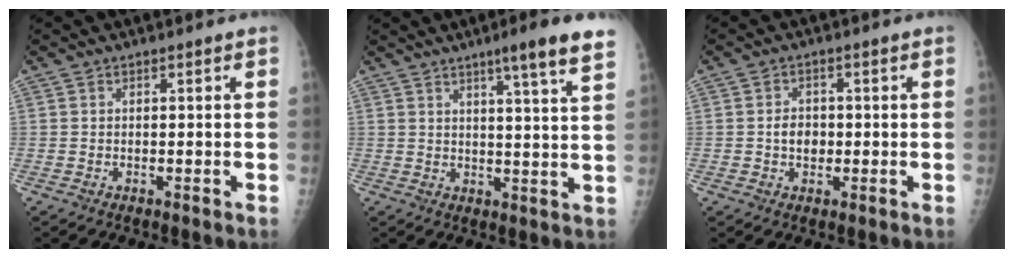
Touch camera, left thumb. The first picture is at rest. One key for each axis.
{"total": 10.0, "fx": 6.7, "fy": 0.0, "fz": 7.5, "tx": -0.097, "ty": -0.028, "tz": 0.078}
{"total": 3.5, "fx": -0.3, "fy": 2.8, "fz": 2.1, "tx": -0.018, "ty": 0.005, "tz": -0.007}